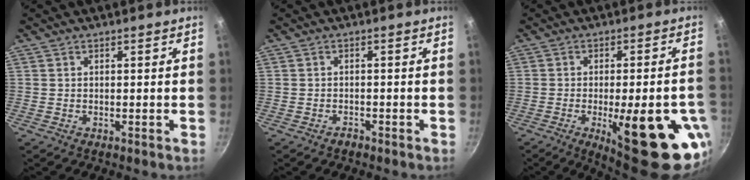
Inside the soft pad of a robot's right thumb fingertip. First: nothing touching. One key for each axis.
{"total": 1.2, "fx": -1.0, "fy": 0.5, "fz": 0.3, "tx": -0.001, "ty": 0.014, "tz": -0.014}
{"total": 21.0, "fx": -7.3, "fy": 6.7, "fz": 18.5, "tx": -0.208, "ty": 0.008, "tz": -0.083}